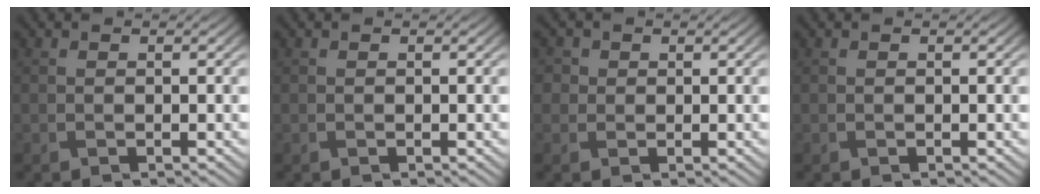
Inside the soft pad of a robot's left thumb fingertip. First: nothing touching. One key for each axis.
{"total": 0.0}
{"total": 2.4, "fx": 0.7, "fy": 2.2, "fz": 0.6, "tx": -0.023, "ty": -0.001, "tz": 0.013}
{"total": 0.0}